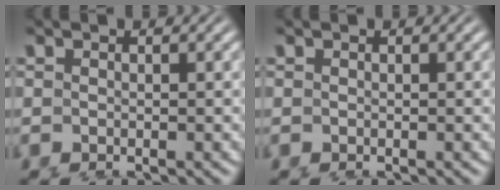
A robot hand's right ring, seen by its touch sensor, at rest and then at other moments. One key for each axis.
{"total": 0.0}